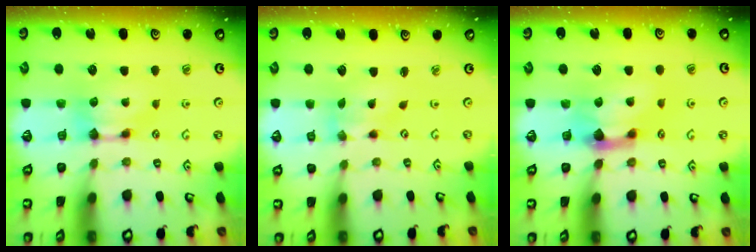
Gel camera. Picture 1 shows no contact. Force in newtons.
{"total": 1.9, "press": 1.3, "slide": 1.4}
{"total": 2.6, "press": 2.0, "slide": 1.7}